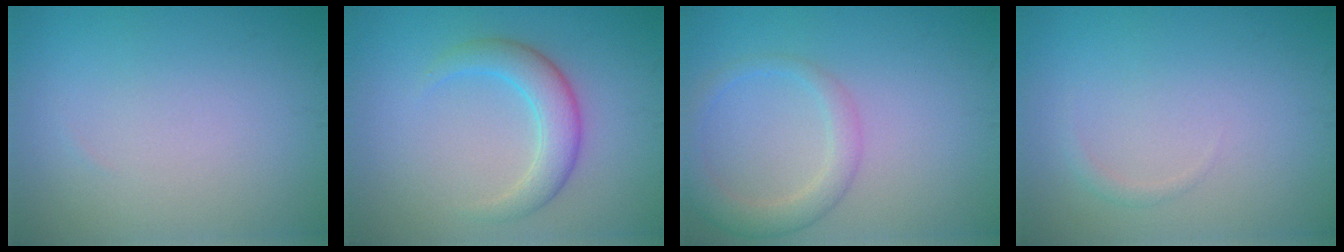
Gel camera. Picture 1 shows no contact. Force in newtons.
{"total": 3.6, "press": 3.6, "slide": 0.2}
{"total": 2.9, "press": 2.9, "slide": 0.2}
{"total": 0.7, "press": 0.7, "slide": 0.0}